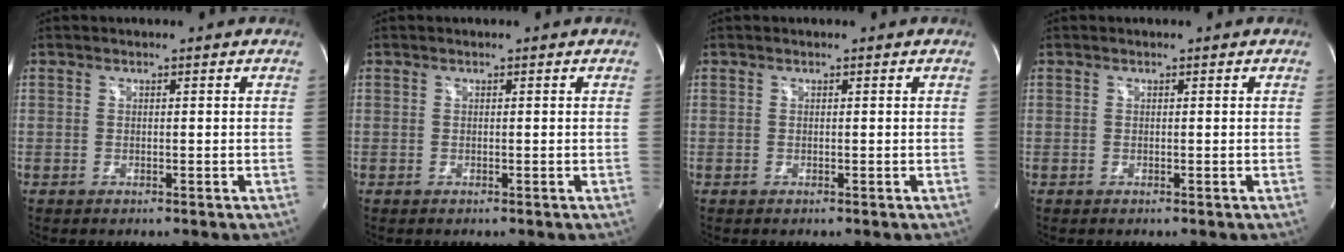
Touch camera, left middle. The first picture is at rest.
{"total": 0.0}
{"total": 0.0}
{"total": 0.0}